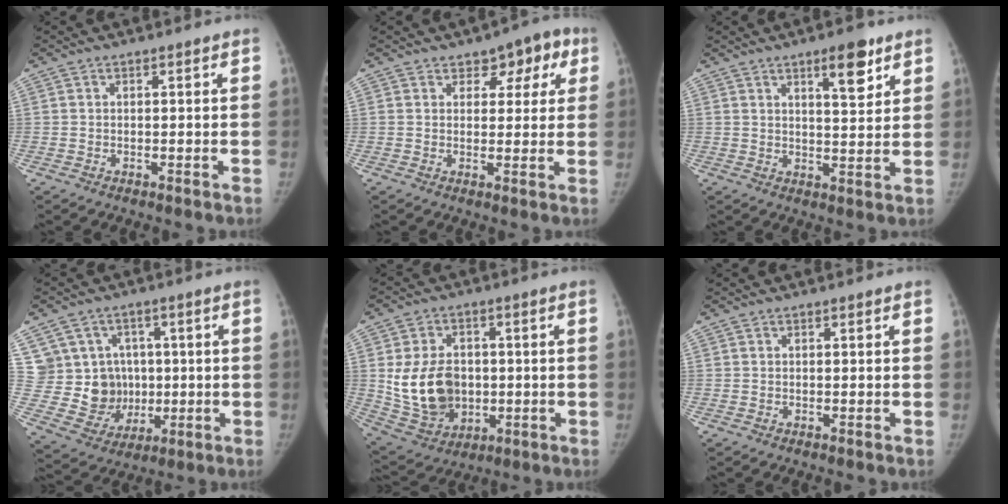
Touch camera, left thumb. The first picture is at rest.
{"total": 6.6, "force": [3.2, 4.1, 4.0], "torque": [-0.006, -0.007, 0.036]}
{"total": 7.3, "force": [4.4, 2.2, 5.4], "torque": [-0.063, -0.028, 0.065]}
{"total": 13.0, "force": [2.0, 12.0, 4.7], "torque": [-0.032, 0.009, 0.060]}
{"total": 14.6, "force": [0.0, 11.2, 9.3], "torque": [-0.133, -0.005, 0.020]}
{"total": 0.0}